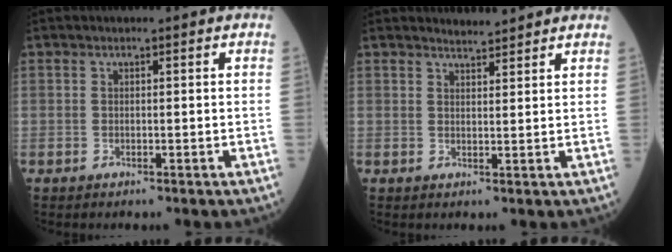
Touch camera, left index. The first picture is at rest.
{"total": 2.2, "force": [2.2, 0.0, 0.1], "torque": [-0.009, 0.005, 0.039]}